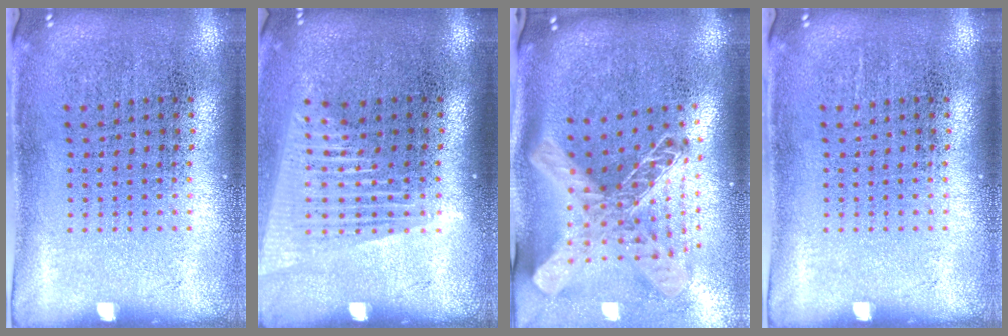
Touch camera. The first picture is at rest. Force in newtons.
{"total": 1.6, "press": 1.4, "slide": 0.7}
{"total": 2.7, "press": 1.9, "slide": 1.9}
{"total": 0.0}